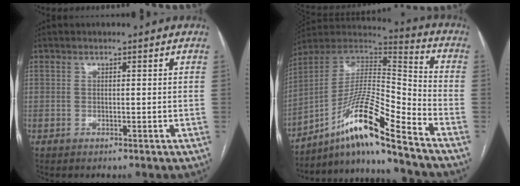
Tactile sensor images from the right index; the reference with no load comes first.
{"total": 15.8, "force": [-10.8, -0.1, 11.5], "torque": [-0.211, 0.018, -0.191]}